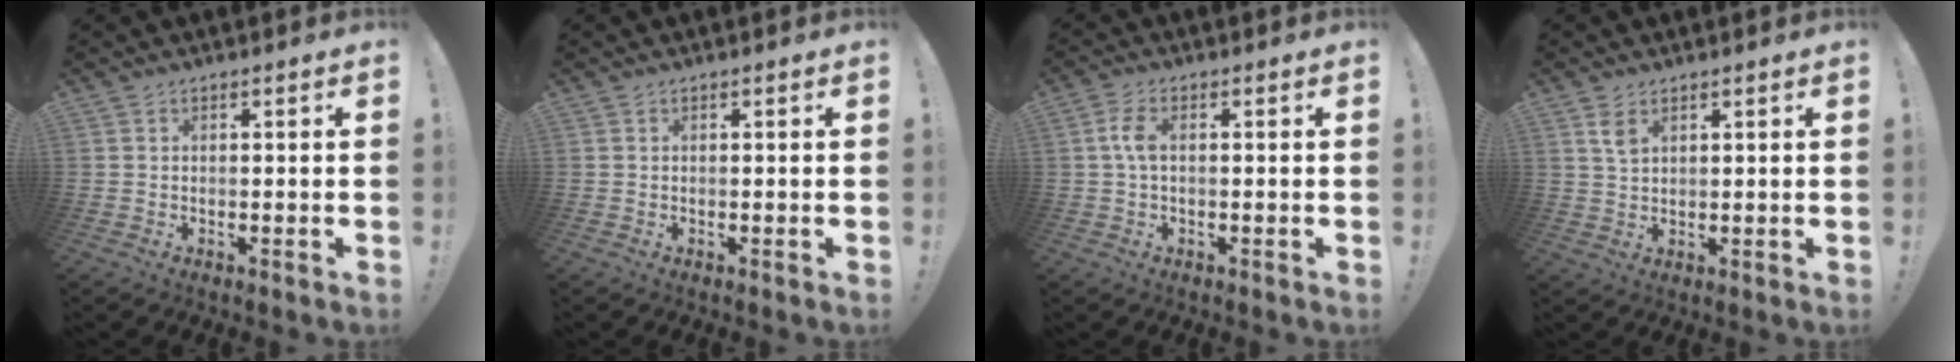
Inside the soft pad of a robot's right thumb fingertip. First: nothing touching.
{"total": 0.0}
{"total": 4.5, "force": [0.2, 2.2, 4.0], "torque": [-0.083, 0.008, 0.004]}
{"total": 3.8, "force": [2.1, 1.8, 2.7], "torque": [-0.036, -0.013, 0.034]}